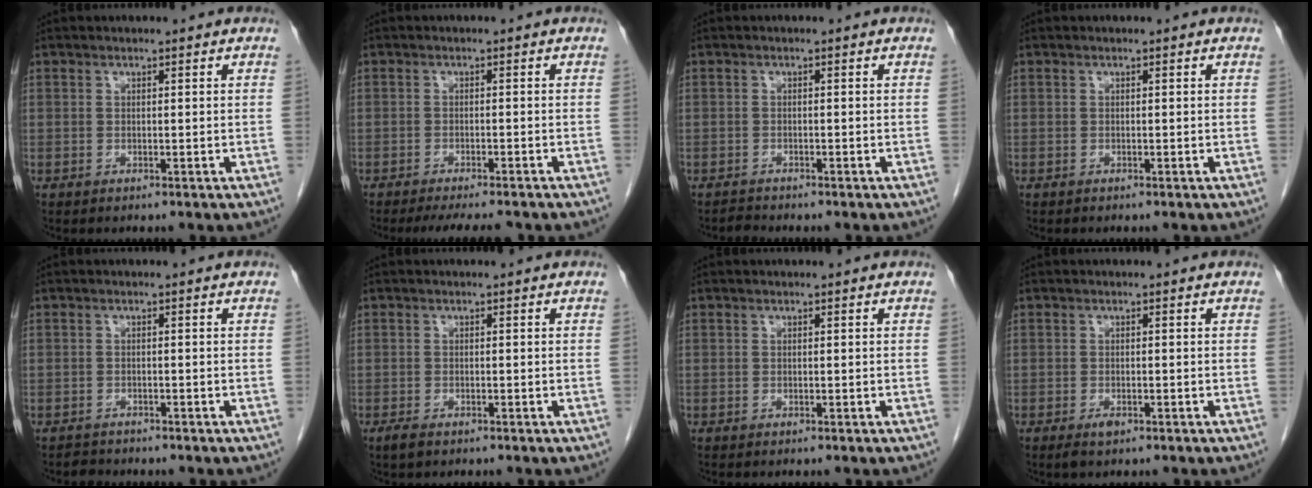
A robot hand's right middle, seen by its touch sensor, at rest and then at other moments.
{"total": 7.8, "force": [-6.8, 1.0, 3.6], "torque": [-0.048, -0.014, -0.094]}
{"total": 1.0, "force": [-0.9, 0.0, -0.2], "torque": [0.001, -0.006, -0.017]}
{"total": 0.0}
{"total": 1.3, "force": [-1.2, 0.3, -0.3], "torque": [0.000, -0.004, -0.021]}
{"total": 1.5, "force": [-1.0, 0.6, 0.9], "torque": [-0.025, -0.002, -0.016]}
{"total": 0.0}
{"total": 1.4, "force": [-0.9, 0.5, 1.0], "torque": [-0.019, -0.001, -0.012]}